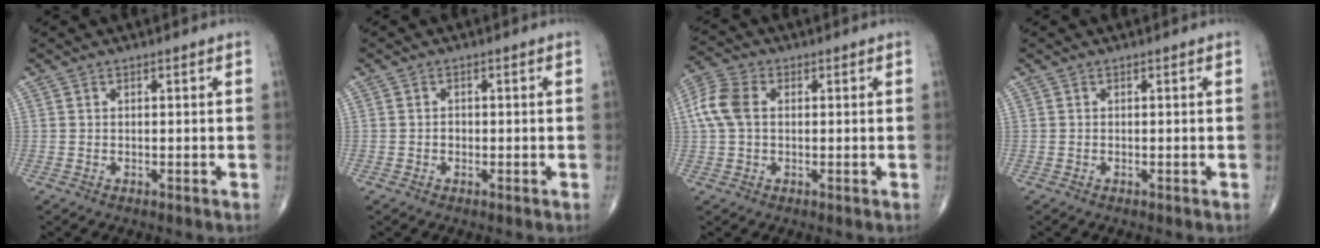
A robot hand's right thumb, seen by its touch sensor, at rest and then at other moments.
{"total": 0.9, "force": [-0.3, 0.8, 0.4], "torque": [-0.003, 0.003, -0.007]}
{"total": 7.3, "force": [0.8, 4.9, 5.3], "torque": [-0.130, 0.021, 0.012]}
{"total": 0.0}